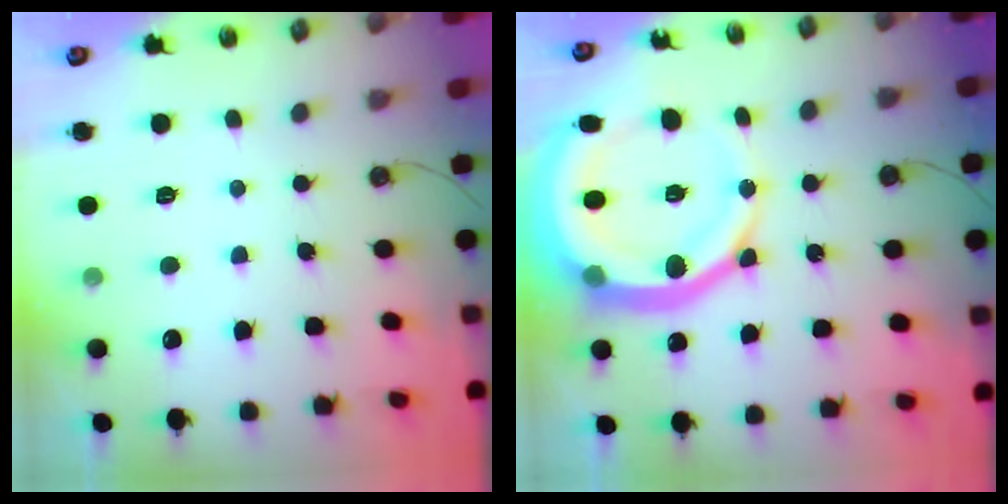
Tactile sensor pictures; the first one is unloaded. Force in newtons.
{"total": 20.8, "press": 20.6, "slide": 2.7}